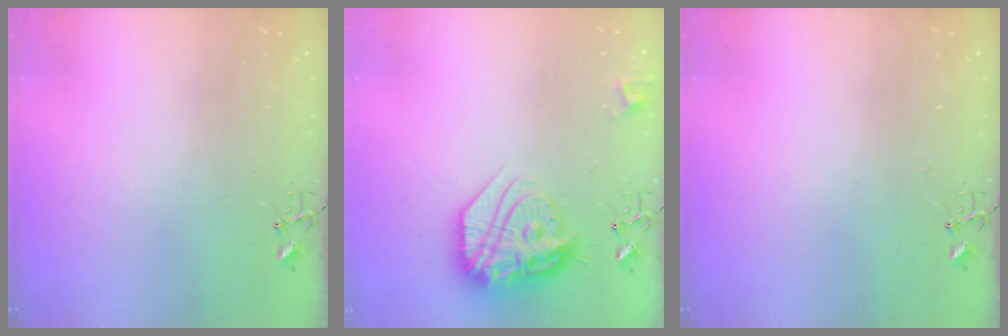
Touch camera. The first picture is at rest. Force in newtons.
{"total": 23.1, "press": 23.0, "slide": 2.4}
{"total": 0.0}